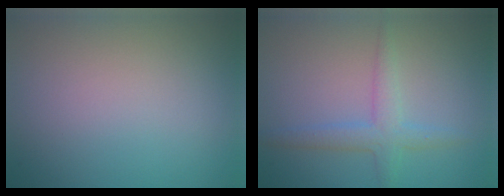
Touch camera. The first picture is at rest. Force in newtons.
{"total": 2.7, "press": 2.7, "slide": 0.1}